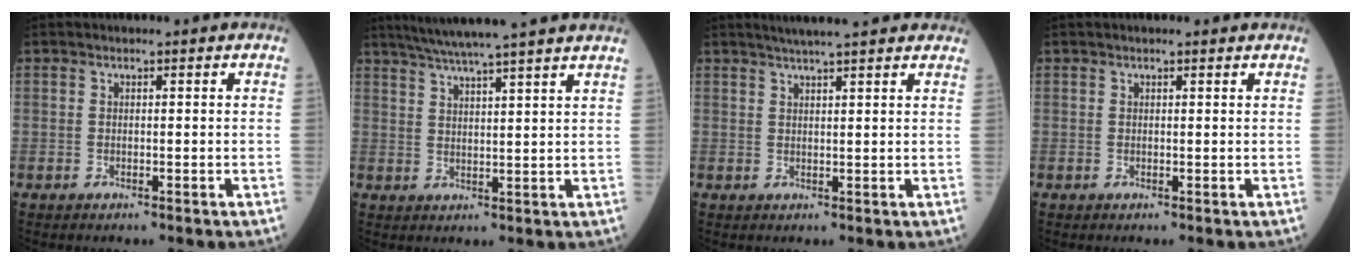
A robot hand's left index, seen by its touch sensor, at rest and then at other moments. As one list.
[{"total": 14.3, "force": [12.4, -1.1, 7.1], "torque": [-0.119, 0.013, 0.165]}, {"total": 10.1, "force": [8.7, 1.0, 5.1], "torque": [-0.069, 0.032, 0.104]}, {"total": 1.6, "force": [1.4, 0.4, 0.7], "torque": [-0.011, 0.017, 0.014]}]